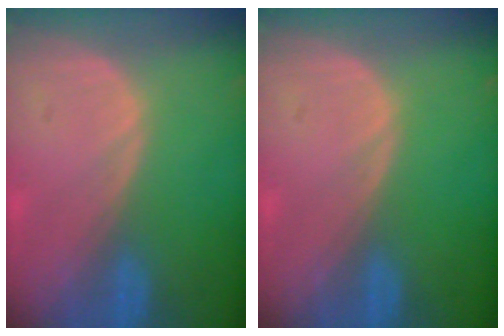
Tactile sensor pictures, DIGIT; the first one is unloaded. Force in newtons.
{"total": 0.0}